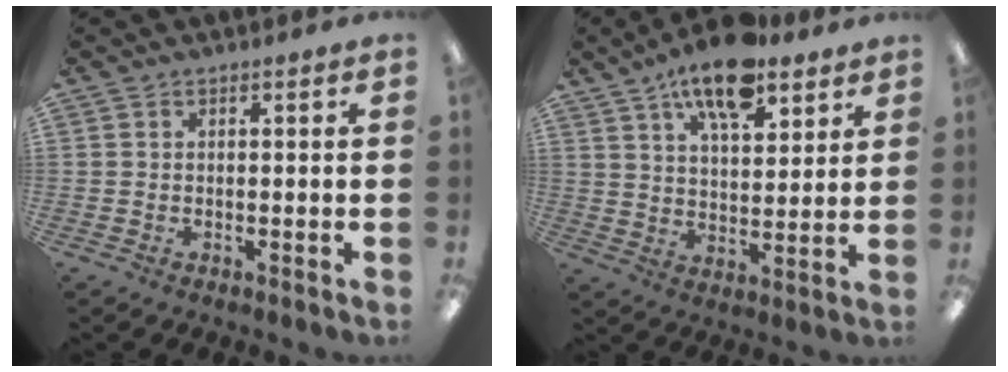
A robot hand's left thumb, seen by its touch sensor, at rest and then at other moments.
{"total": 13.3, "force": [9.4, 5.4, 7.7], "torque": [-0.124, -0.042, 0.163]}